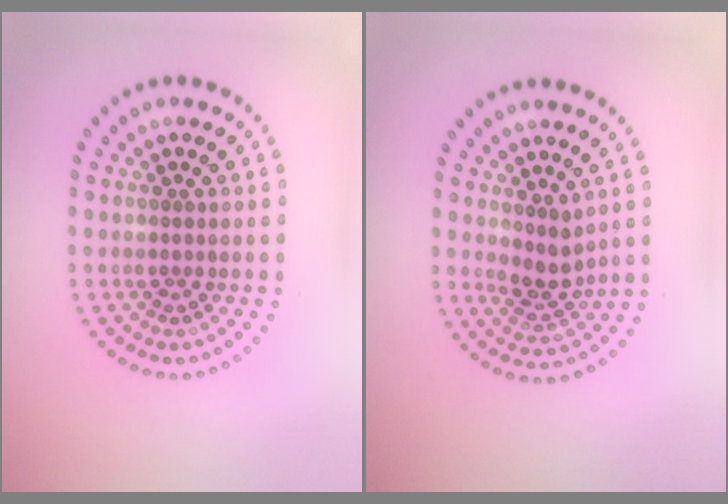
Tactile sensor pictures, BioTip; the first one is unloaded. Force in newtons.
{"total": 2.6, "press": 2.1, "slide": 1.6}